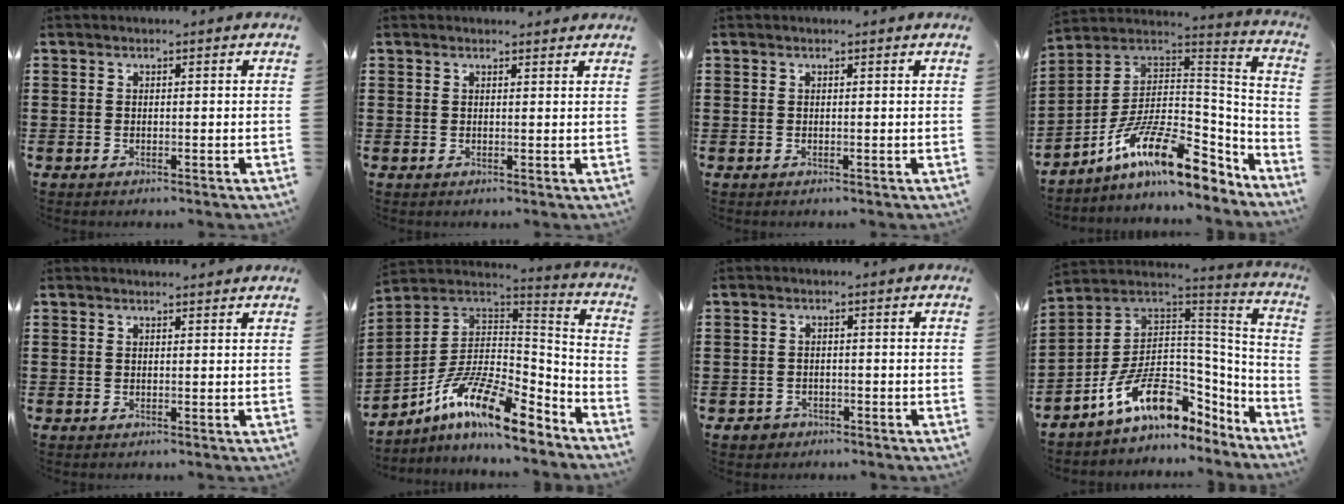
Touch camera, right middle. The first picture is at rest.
{"total": 0.8, "force": [0.8, 0.2, 0.0], "torque": [0.005, -0.004, 0.013]}
{"total": 0.0}
{"total": 15.2, "force": [-9.5, 4.5, 10.9], "torque": [-0.208, 0.013, -0.176]}
{"total": 1.0, "force": [0.9, 0.0, 0.1], "torque": [0.004, -0.006, 0.017]}
{"total": 13.6, "force": [-8.7, 3.6, 9.7], "torque": [-0.191, 0.009, -0.167]}
{"total": 1.4, "force": [-1.0, 1.0, 0.0], "torque": [-0.004, 0.000, -0.022]}
{"total": 11.9, "force": [-5.9, 6.5, 8.1], "torque": [-0.166, -0.005, -0.112]}